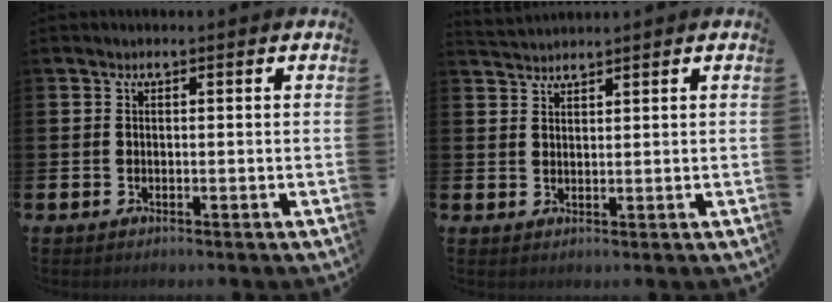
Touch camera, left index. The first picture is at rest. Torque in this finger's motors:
{"motor_torque": [-0.60, -0.51, -0.37, -0.07]}